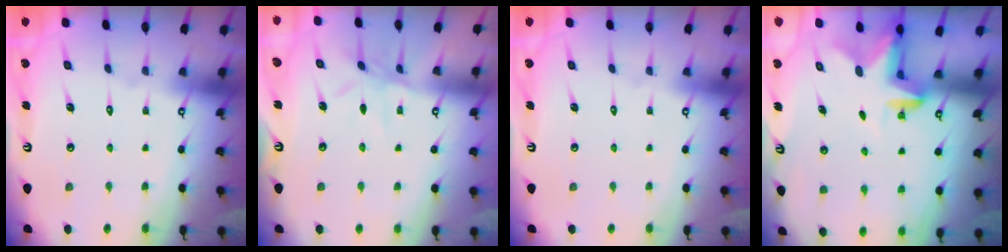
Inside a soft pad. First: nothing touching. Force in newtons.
{"total": 6.2, "press": 6.2, "slide": 0.5}
{"total": 0.0}
{"total": 2.7, "press": 2.7, "slide": 0.5}